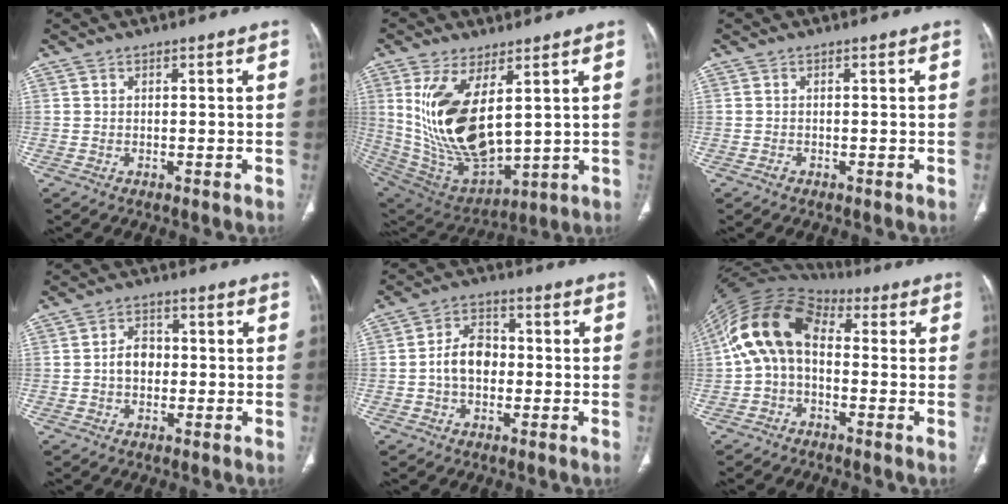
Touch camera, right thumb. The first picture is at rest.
{"total": 19.1, "force": [4.8, 9.1, 16.1], "torque": [-0.299, -0.026, 0.120]}
{"total": 0.6, "force": [-0.3, 0.4, 0.2], "torque": [-0.005, 0.001, -0.008]}
{"total": 4.6, "force": [-0.4, 3.5, 3.0], "torque": [-0.035, 0.014, -0.012]}
{"total": 7.5, "force": [-0.8, 5.4, 5.1], "torque": [-0.073, 0.022, -0.023]}
{"total": 13.5, "force": [0.6, 9.0, 10.1], "torque": [-0.185, 0.041, -0.004]}